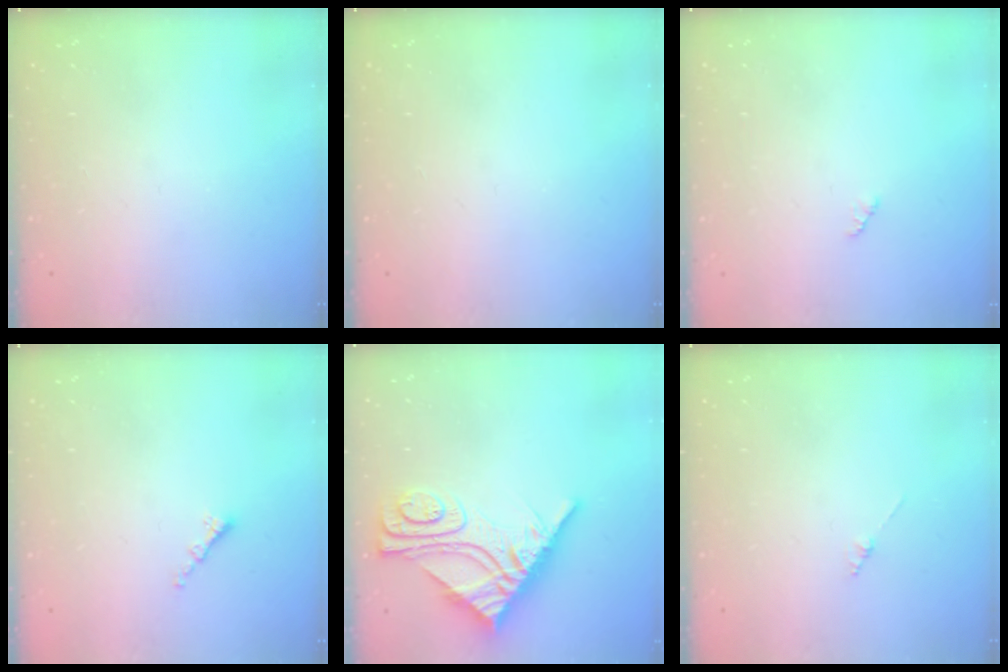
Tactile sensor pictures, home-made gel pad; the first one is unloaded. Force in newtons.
{"total": 0.0}
{"total": 2.8, "press": 2.8, "slide": 0.4}
{"total": 0.8, "press": 0.8, "slide": 0.2}
{"total": 12.3, "press": 12.3, "slide": 1.1}
{"total": 1.3, "press": 1.3, "slide": 0.3}